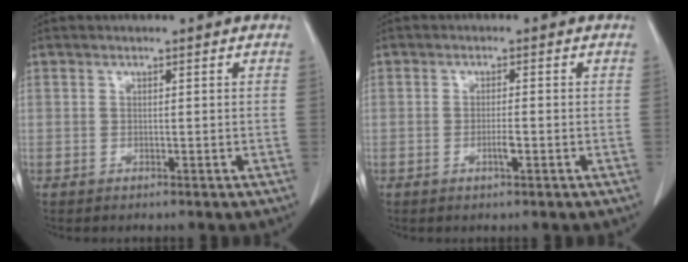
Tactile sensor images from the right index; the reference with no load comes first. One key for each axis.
{"total": 2.3, "fx": -0.9, "fy": 0.5, "fz": 2.1, "tx": -0.041, "ty": 0.000, "tz": -0.014}